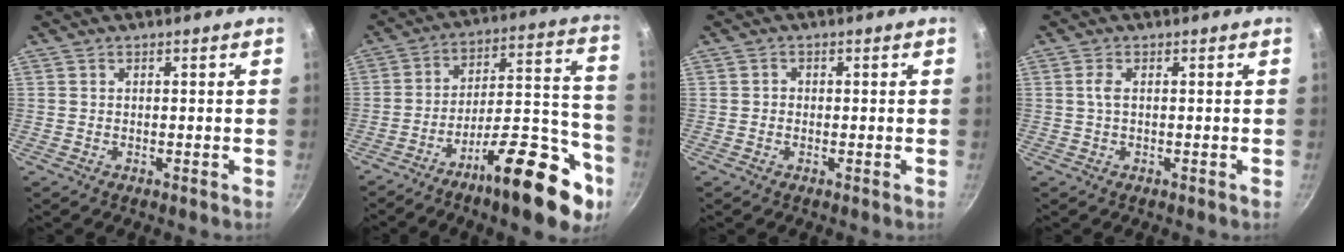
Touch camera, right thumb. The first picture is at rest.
{"total": 22.7, "force": [-12.4, 7.7, 17.3], "torque": [-0.198, 0.084, -0.194]}
{"total": 0.8, "force": [-0.1, 0.8, 0.2], "torque": [-0.002, 0.002, -0.003]}
{"total": 1.4, "force": [0.2, 0.5, 1.3], "torque": [-0.031, 0.002, 0.004]}